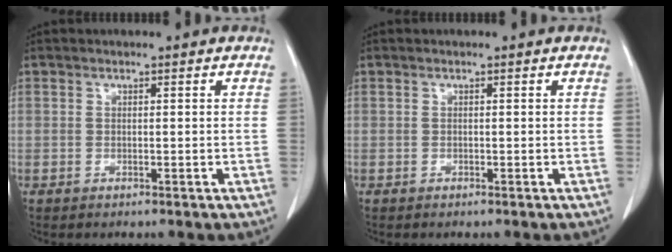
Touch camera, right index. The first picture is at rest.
{"total": 0.0}